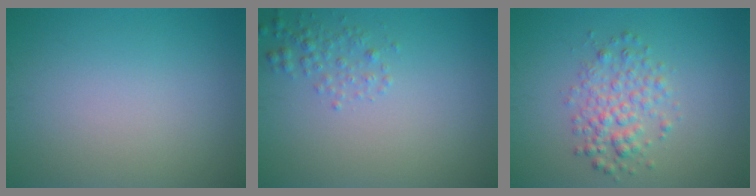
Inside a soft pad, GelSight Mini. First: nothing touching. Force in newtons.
{"total": 1.6, "press": 1.6, "slide": 0.1}
{"total": 3.1, "press": 3.1, "slide": 0.1}